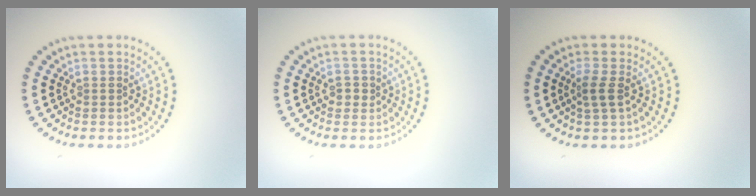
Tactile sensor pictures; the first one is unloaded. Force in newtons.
{"total": 1.2, "press": 1.1, "slide": 0.4}
{"total": 1.6, "press": 1.2, "slide": 1.0}